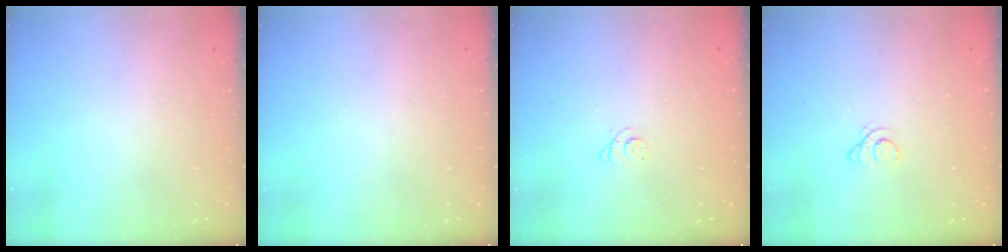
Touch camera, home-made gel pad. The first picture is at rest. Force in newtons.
{"total": 0.0}
{"total": 2.4, "press": 2.4, "slide": 0.3}
{"total": 1.6, "press": 1.6, "slide": 0.2}